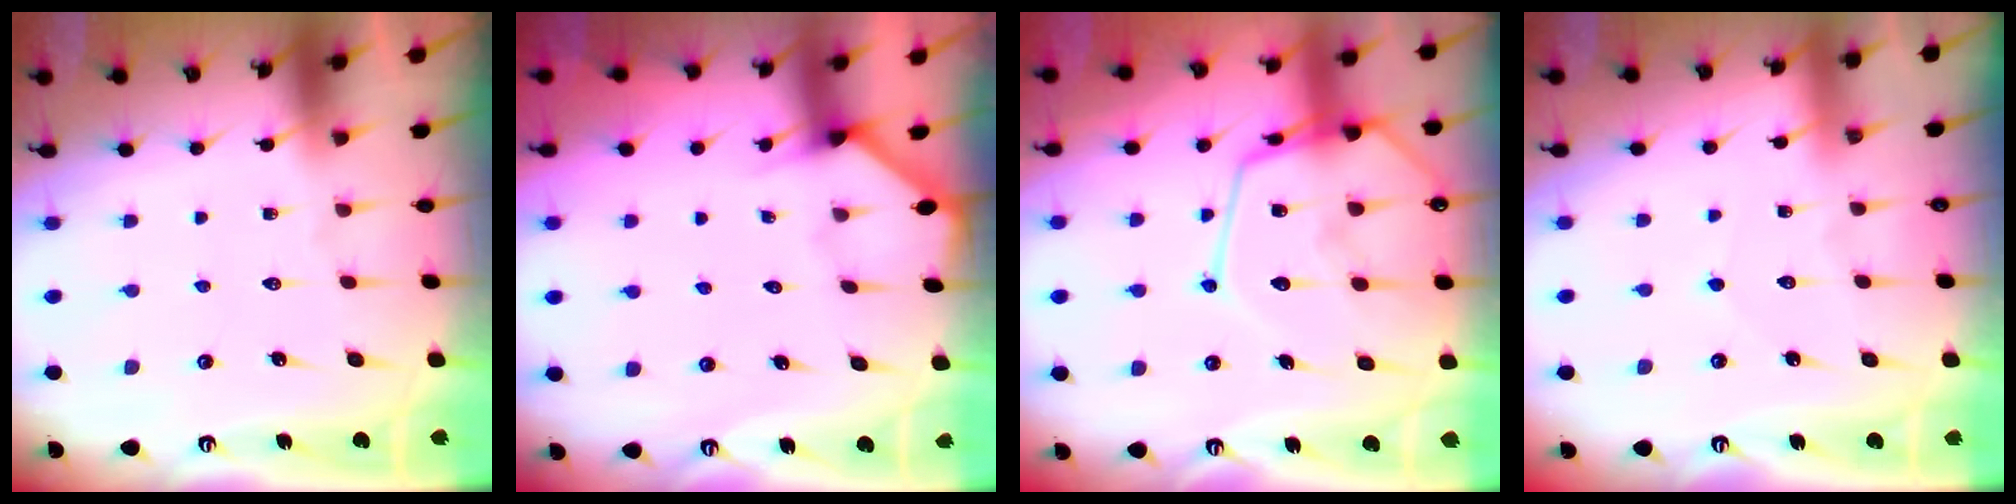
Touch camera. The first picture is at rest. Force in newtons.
{"total": 1.7, "press": 1.7, "slide": 0.2}
{"total": 17.5, "press": 17.4, "slide": 1.5}
{"total": 2.5, "press": 2.5, "slide": 0.2}